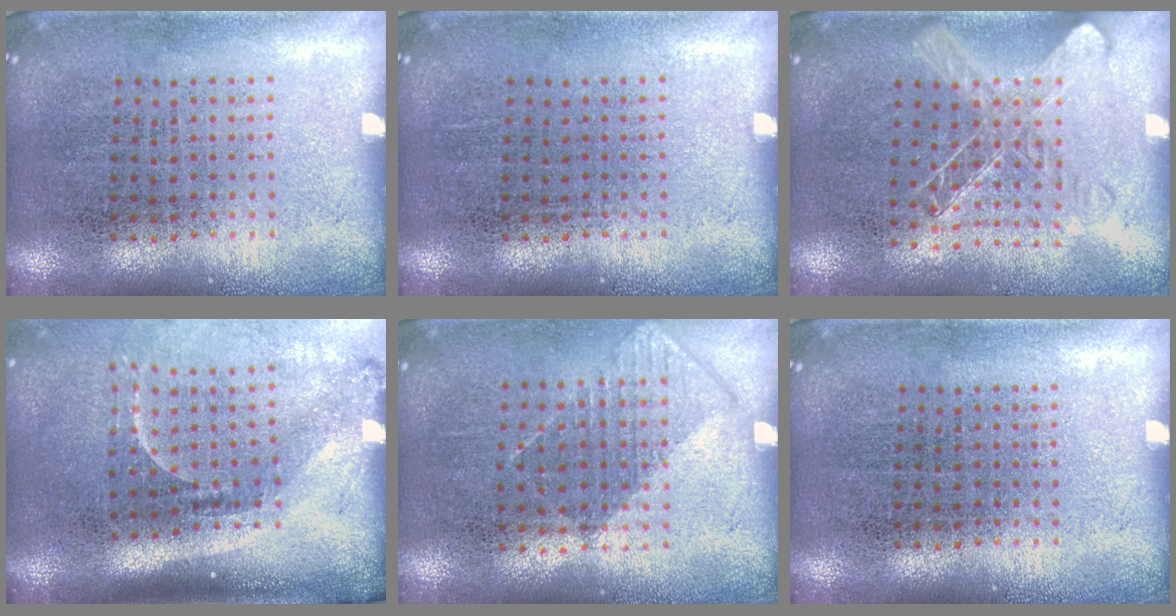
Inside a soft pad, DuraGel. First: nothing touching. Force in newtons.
{"total": 0.0}
{"total": 1.4, "press": 1.3, "slide": 0.6}
{"total": 2.2, "press": 1.5, "slide": 1.6}
{"total": 0.8, "press": 0.7, "slide": 0.4}
{"total": 0.0}